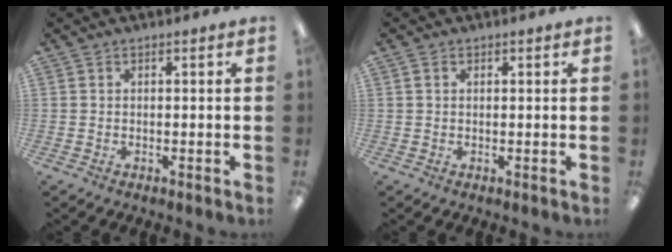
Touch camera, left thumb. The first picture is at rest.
{"total": 1.0, "force": [0.4, 0.6, 0.7], "torque": [-0.008, 0.001, 0.004]}